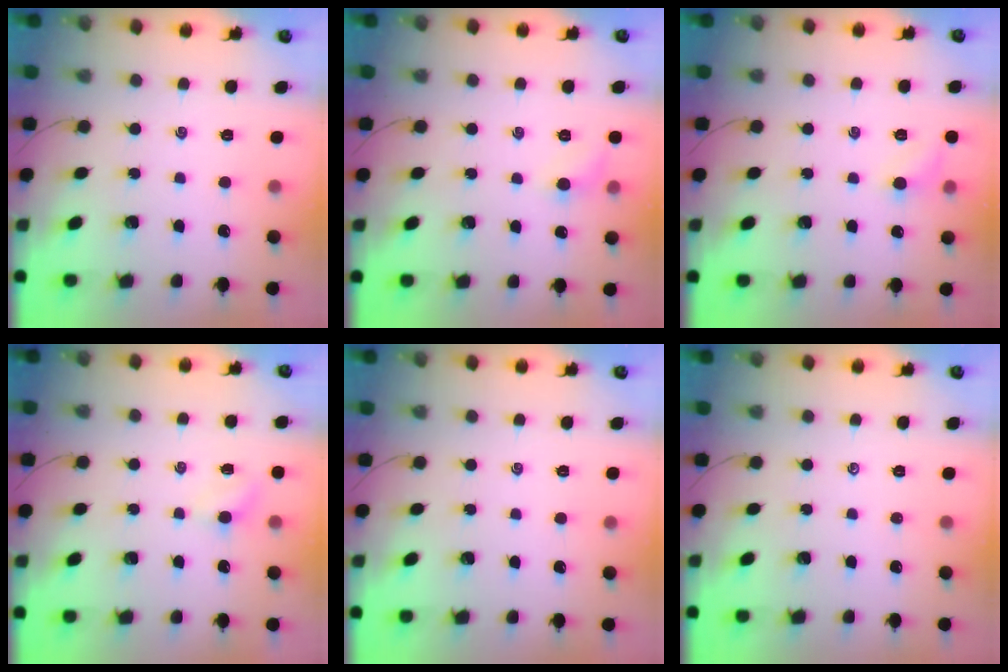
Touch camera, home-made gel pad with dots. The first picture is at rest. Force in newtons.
{"total": 6.3, "press": 6.0, "slide": 1.7}
{"total": 6.1, "press": 5.8, "slide": 2.0}
{"total": 3.0, "press": 2.8, "slide": 0.9}
{"total": 0.0}
{"total": 0.0}